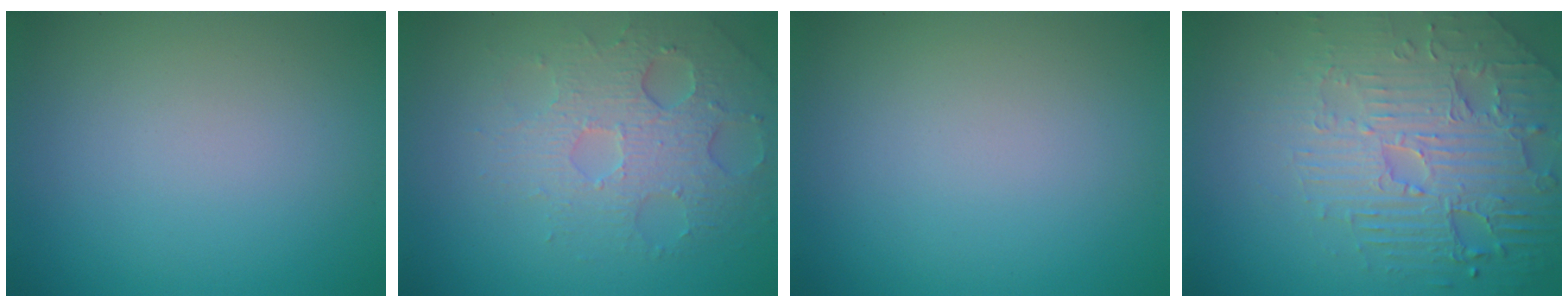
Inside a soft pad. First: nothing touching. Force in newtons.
{"total": 4.3, "press": 3.8, "slide": 2.0}
{"total": 0.0}
{"total": 5.2, "press": 4.8, "slide": 2.0}